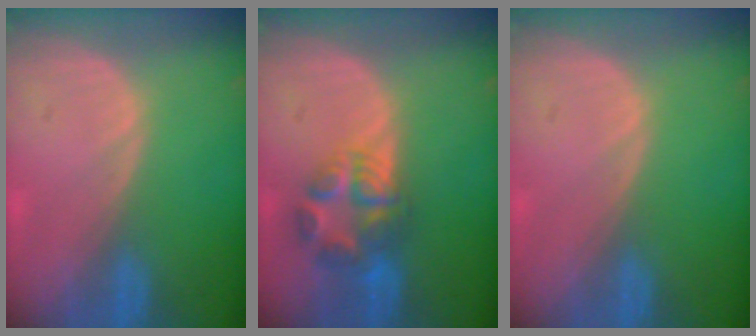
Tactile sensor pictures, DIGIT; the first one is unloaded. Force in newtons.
{"total": 6.7, "press": 6.4, "slide": 1.8}
{"total": 0.0}